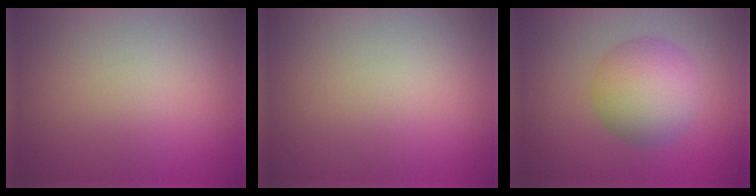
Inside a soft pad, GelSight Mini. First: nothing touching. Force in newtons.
{"total": 0.0}
{"total": 5.7, "press": 5.7, "slide": 0.2}